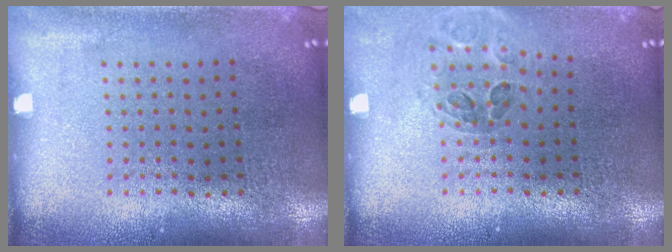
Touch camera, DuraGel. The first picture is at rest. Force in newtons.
{"total": 1.0, "press": 1.0, "slide": 0.1}